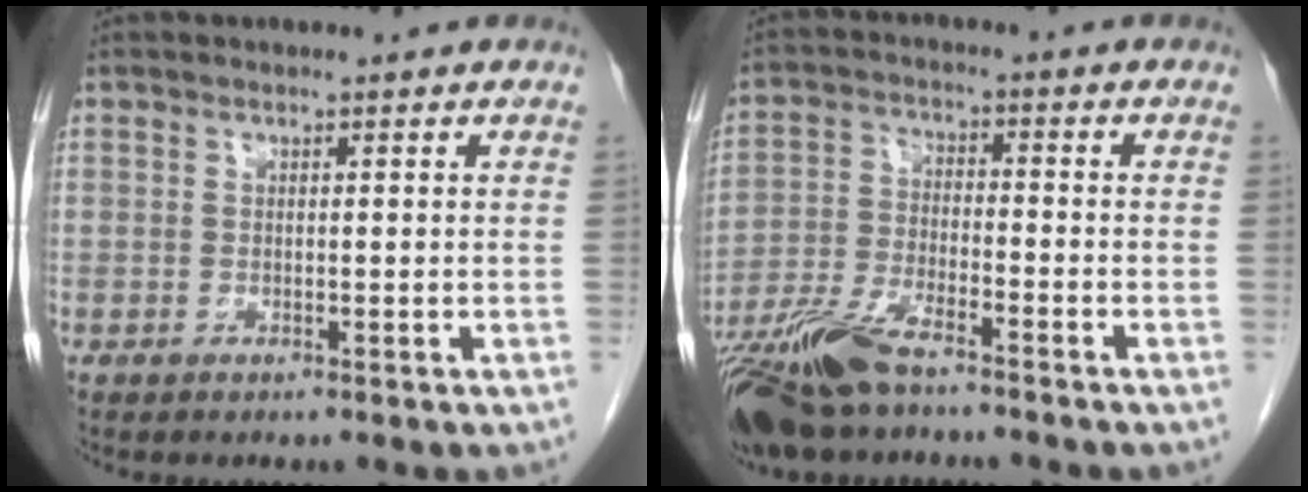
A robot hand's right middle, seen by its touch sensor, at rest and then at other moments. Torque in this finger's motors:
{"motor_torque": [0.42, -0.96, 0.16, 0.05]}